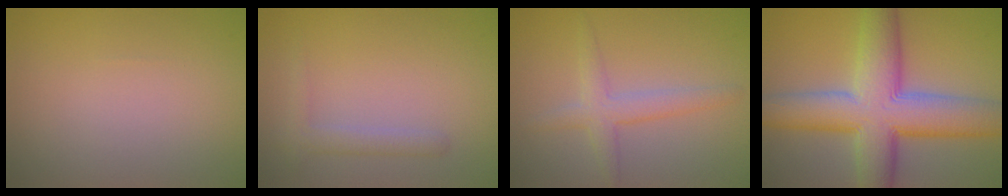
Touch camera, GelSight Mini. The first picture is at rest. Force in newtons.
{"total": 1.8, "press": 1.8, "slide": 0.1}
{"total": 2.8, "press": 2.8, "slide": 0.1}
{"total": 11.6, "press": 11.6, "slide": 0.7}